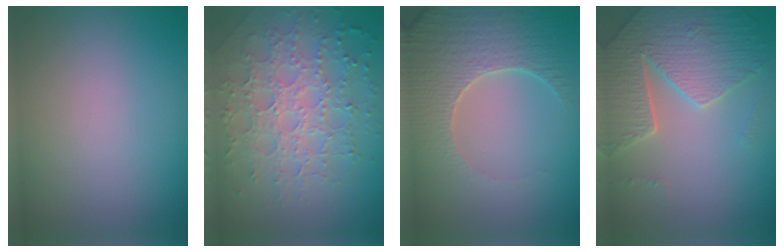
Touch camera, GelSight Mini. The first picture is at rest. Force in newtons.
{"total": 7.7, "press": 5.4, "slide": 5.4}
{"total": 4.9, "press": 4.7, "slide": 1.4}
{"total": 5.1, "press": 4.6, "slide": 2.1}